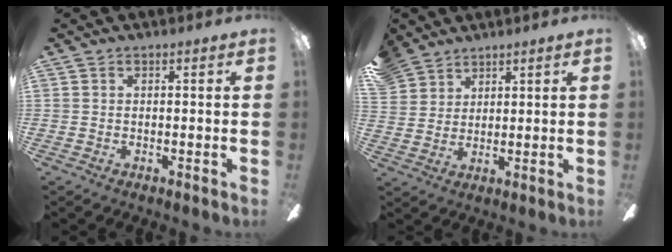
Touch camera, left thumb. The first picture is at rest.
{"total": 6.3, "force": [5.0, 3.7, 0.4], "torque": [-0.029, -0.021, 0.101]}